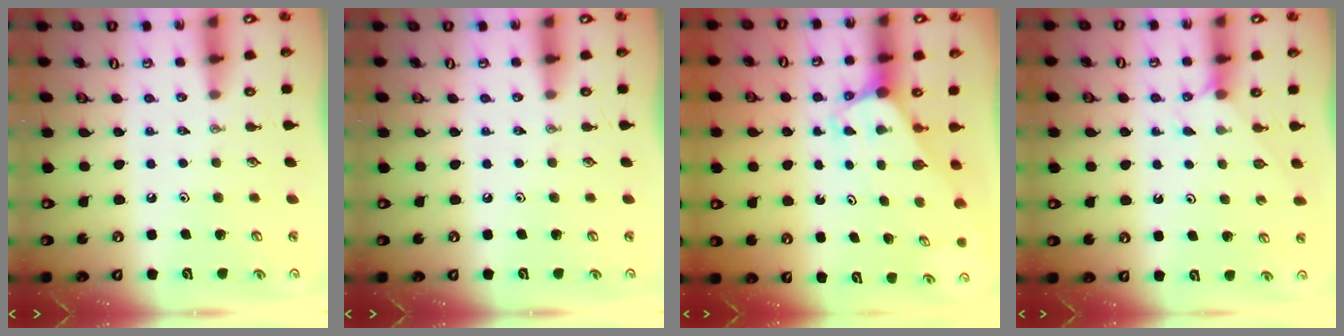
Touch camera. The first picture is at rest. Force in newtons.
{"total": 0.0}
{"total": 3.0, "press": 3.0, "slide": 0.2}
{"total": 4.6, "press": 4.5, "slide": 0.6}